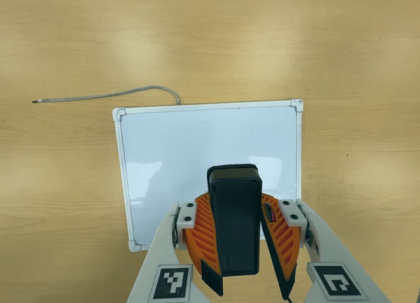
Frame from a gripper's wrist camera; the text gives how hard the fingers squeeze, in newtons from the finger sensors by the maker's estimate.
{"total": 10.9, "left": 10.5, "right": 11.3}